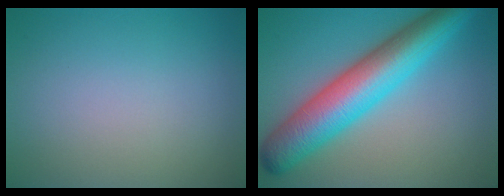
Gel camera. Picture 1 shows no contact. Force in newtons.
{"total": 9.6, "press": 9.6, "slide": 0.1}